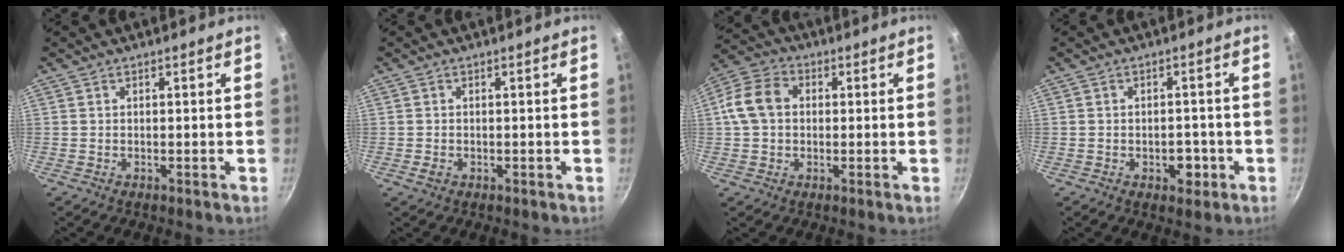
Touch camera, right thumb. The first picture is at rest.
{"total": 1.4, "force": [-0.6, 1.0, 0.8], "torque": [-0.011, -0.001, -0.010]}
{"total": 8.8, "force": [0.7, 6.8, 5.5], "torque": [-0.091, 0.020, -0.002]}
{"total": 4.1, "force": [-1.6, 2.5, 2.8], "torque": [-0.020, 0.008, -0.017]}